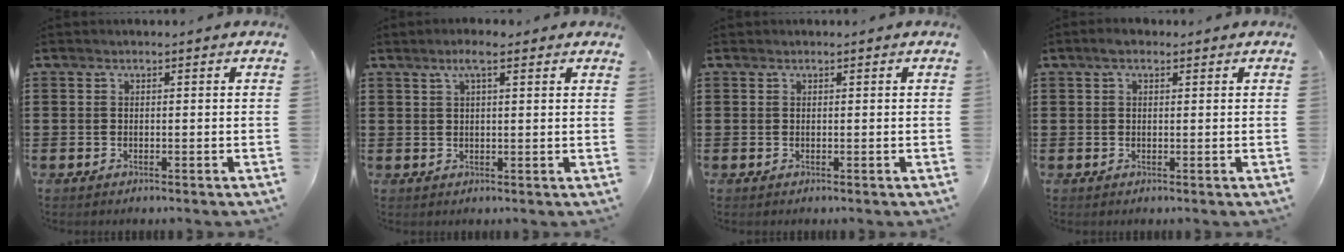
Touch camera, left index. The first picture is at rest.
{"total": 3.8, "force": [2.5, 0.7, 2.8], "torque": [-0.060, 0.005, 0.043]}
{"total": 0.0}
{"total": 2.2, "force": [1.3, 1.0, 1.5], "torque": [-0.032, 0.009, 0.021]}